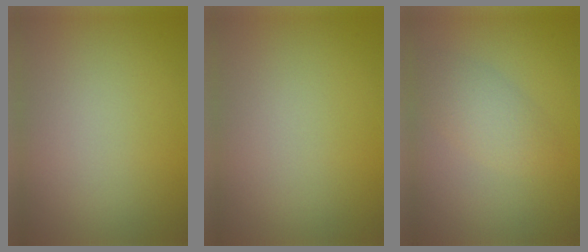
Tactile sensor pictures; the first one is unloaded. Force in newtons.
{"total": 0.0}
{"total": 2.7, "press": 2.7, "slide": 0.1}